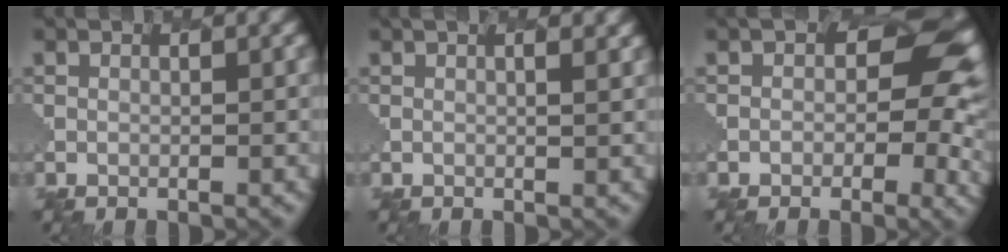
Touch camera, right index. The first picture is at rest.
{"total": 1.1, "force": [1.0, -0.1, 0.2], "torque": [0.006, 0.018, -0.006]}
{"total": 5.3, "force": [0.9, 4.2, 3.1], "torque": [-0.037, 0.003, -0.011]}